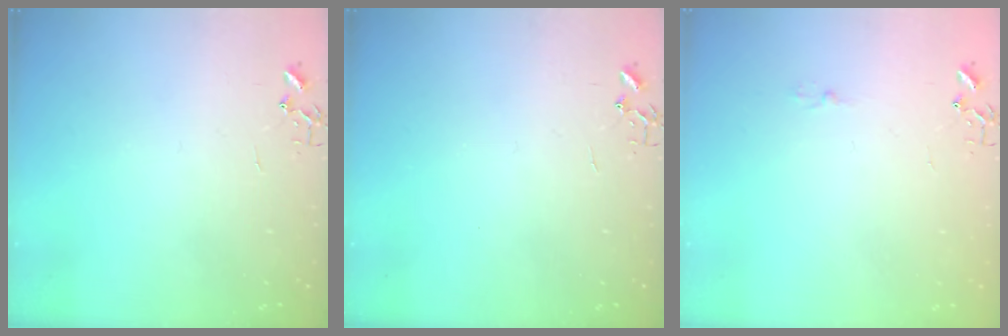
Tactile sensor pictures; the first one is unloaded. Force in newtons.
{"total": 0.0}
{"total": 3.4, "press": 3.4, "slide": 0.5}